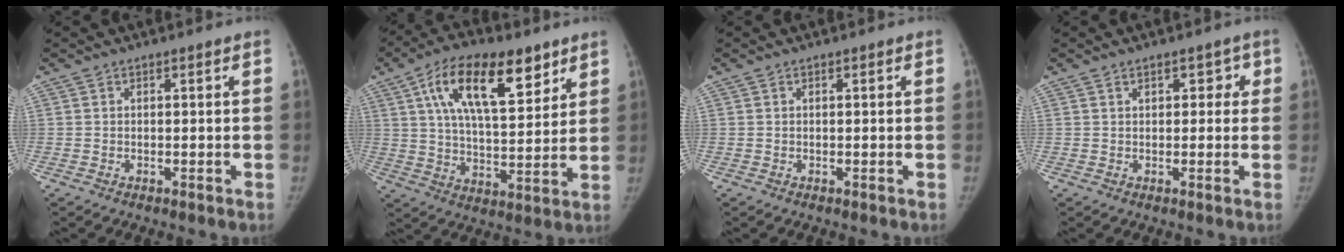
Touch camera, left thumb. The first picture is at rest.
{"total": 18.5, "force": [9.2, 8.1, 13.9], "torque": [-0.201, -0.024, 0.158]}
{"total": 0.0}
{"total": 2.9, "force": [1.2, 2.0, 1.7], "torque": [0.008, 0.000, 0.012]}